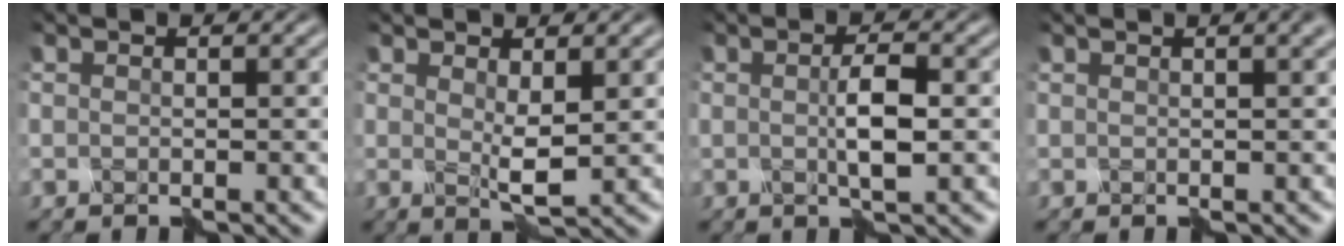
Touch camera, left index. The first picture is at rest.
{"total": 2.1, "force": [0.8, 0.5, 1.8], "torque": [-0.044, -0.003, 0.017]}
{"total": 2.3, "force": [-0.1, 0.0, 2.3], "torque": [-0.053, 0.005, 0.000]}
{"total": 1.7, "force": [1.0, 0.4, 1.3], "torque": [-0.003, 0.007, 0.007]}